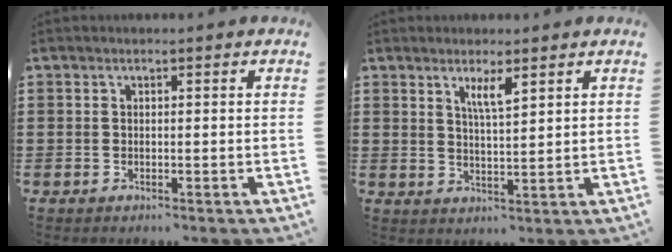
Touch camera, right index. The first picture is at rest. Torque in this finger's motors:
{"motor_torque": [0.10, 0.00, 0.05, 0.09]}